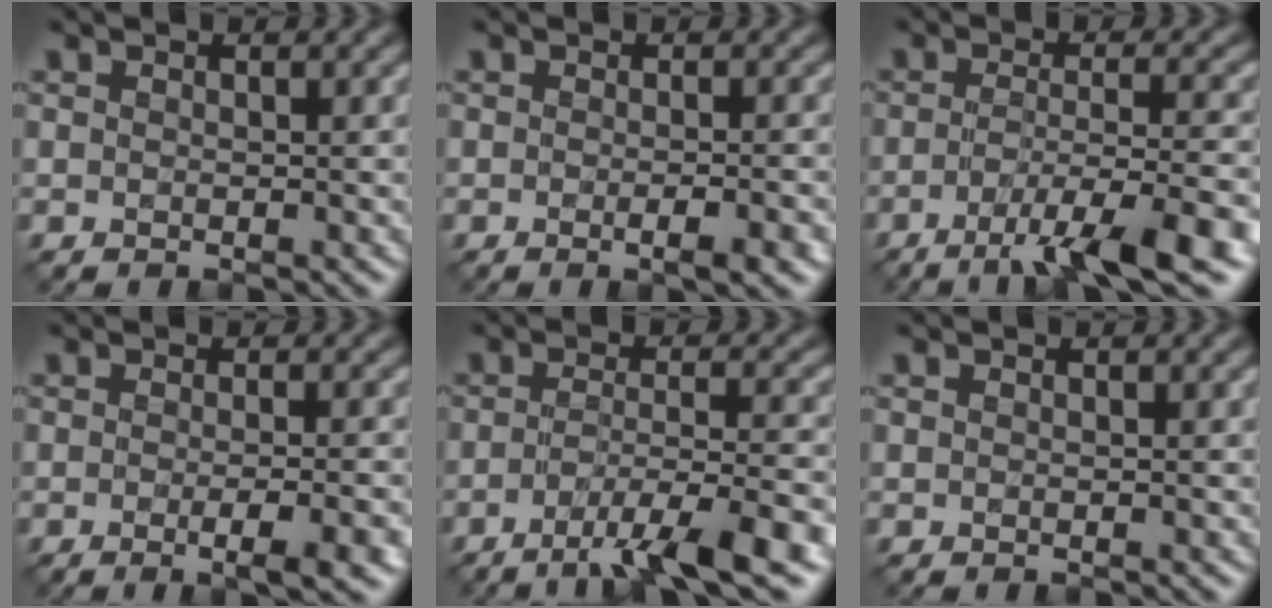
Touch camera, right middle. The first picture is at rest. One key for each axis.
{"total": 3.1, "fx": -1.0, "fy": 0.8, "fz": 2.8, "tx": -0.034, "ty": -0.003, "tz": -0.013}
{"total": 8.0, "fx": -4.1, "fy": 1.5, "fz": 6.7, "tx": -0.098, "ty": 0.000, "tz": -0.069}
{"total": 4.9, "fx": -1.4, "fy": 1.4, "fz": 4.5, "tx": -0.055, "ty": -0.006, "tz": -0.015}
{"total": 7.2, "fx": -3.9, "fy": 1.2, "fz": 5.9, "tx": -0.087, "ty": 0.001, "tz": -0.067}
{"total": 0.0}